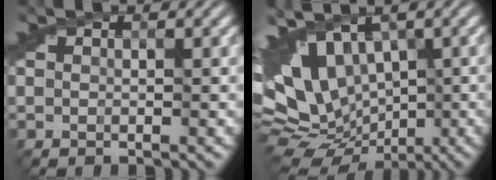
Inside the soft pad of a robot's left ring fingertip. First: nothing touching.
{"total": 12.5, "force": [0.0, 8.5, 9.1], "torque": [-0.174, -0.005, 0.036]}